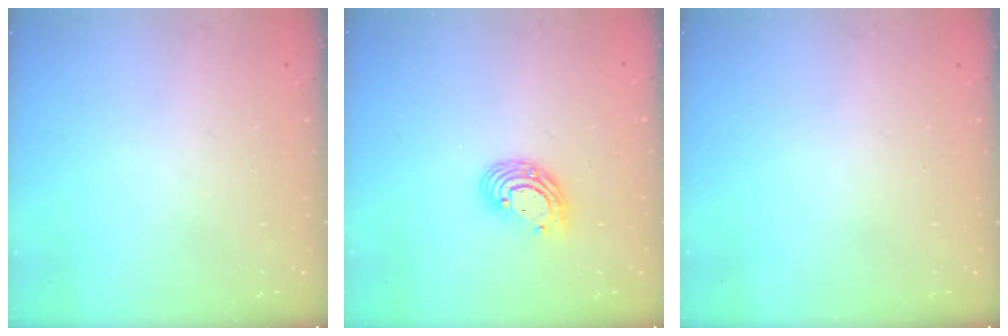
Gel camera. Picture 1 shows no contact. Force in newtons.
{"total": 8.4, "press": 8.3, "slide": 1.1}
{"total": 0.0}